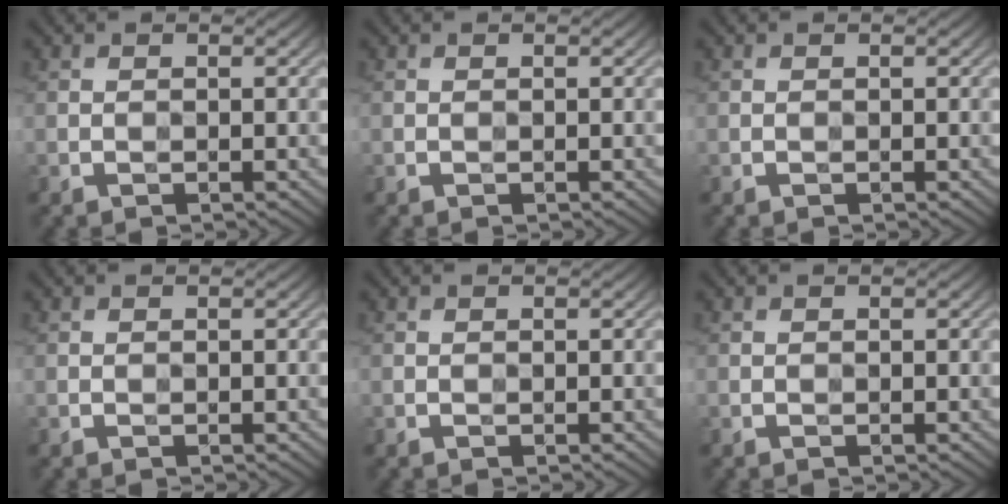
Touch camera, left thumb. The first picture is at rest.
{"total": 0.0}
{"total": 0.0}
{"total": 0.0}
{"total": 0.0}
{"total": 0.0}